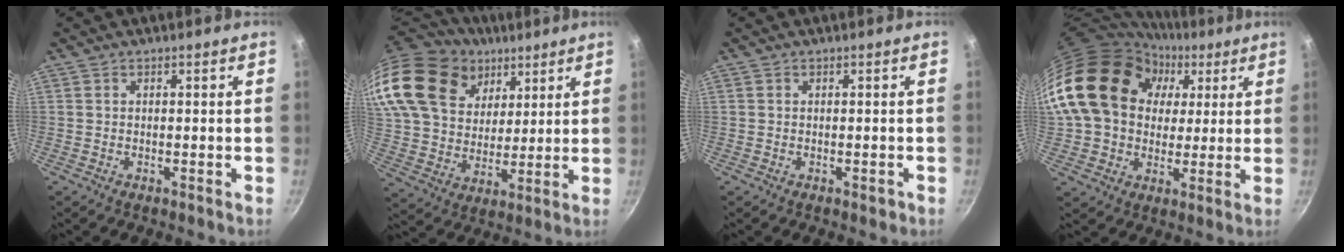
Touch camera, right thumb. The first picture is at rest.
{"total": 27.5, "force": [15.9, 18.8, 12.4], "torque": [-0.258, -0.014, 0.302]}
{"total": 1.1, "force": [-0.4, 0.7, 0.7], "torque": [-0.008, 0.003, -0.006]}
{"total": 22.8, "force": [6.1, 17.7, 13.0], "torque": [-0.218, 0.027, 0.105]}